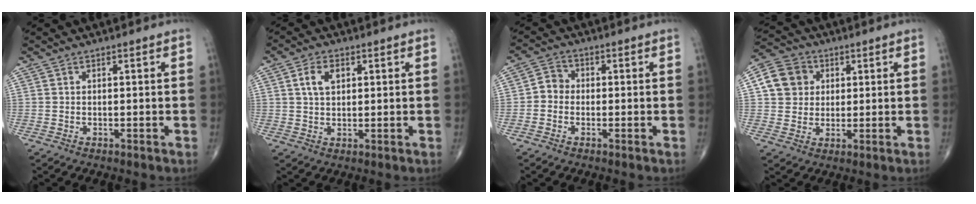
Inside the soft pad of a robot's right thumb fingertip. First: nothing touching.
{"total": 4.5, "force": [1.5, 2.8, 3.2], "torque": [-0.057, 0.001, 0.026]}
{"total": 3.3, "force": [-0.7, 2.8, 1.5], "torque": [-0.010, 0.010, -0.027]}
{"total": 8.7, "force": [2.0, 7.8, 3.3], "torque": [-0.041, 0.003, 0.027]}